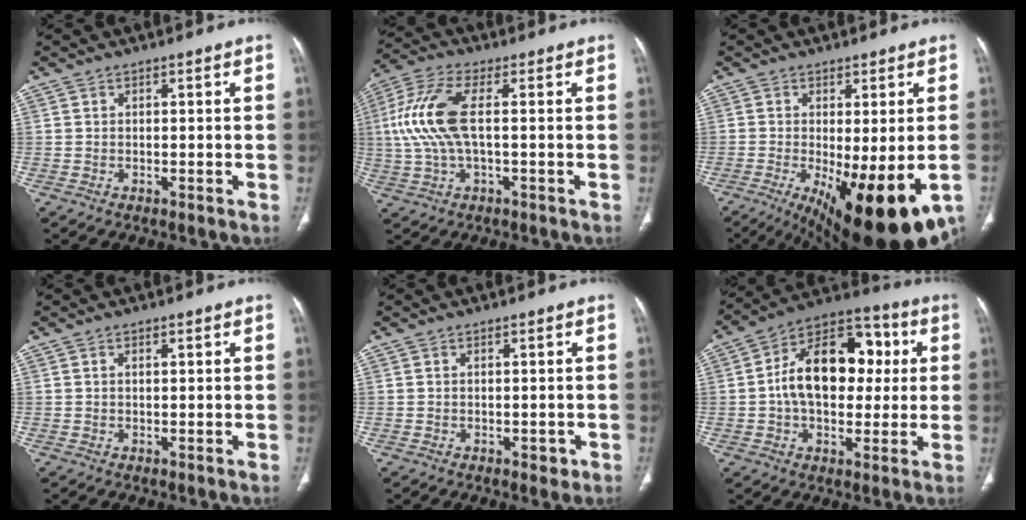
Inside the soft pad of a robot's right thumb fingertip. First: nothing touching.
{"total": 11.2, "force": [0.8, 4.2, 10.4], "torque": [-0.258, 0.019, 0.013]}
{"total": 18.5, "force": [-6.7, 6.2, 16.1], "torque": [-0.210, -0.030, -0.083]}
{"total": 0.9, "force": [0.3, 0.4, 0.7], "torque": [-0.016, 0.003, 0.005]}
{"total": 1.3, "force": [-0.4, 0.9, 0.9], "torque": [-0.006, 0.000, -0.003]}
{"total": 19.0, "force": [1.8, 12.3, 14.4], "torque": [-0.193, 0.031, 0.022]}